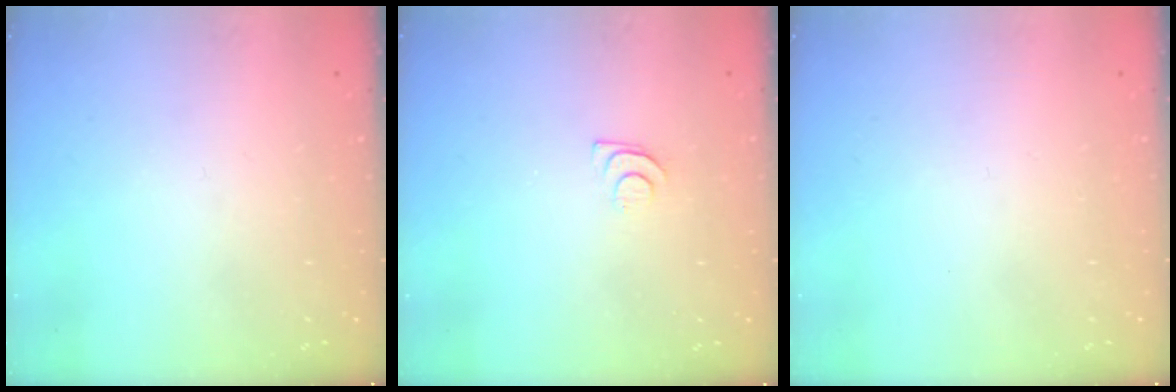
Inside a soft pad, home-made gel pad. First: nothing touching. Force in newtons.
{"total": 4.2, "press": 4.2, "slide": 0.5}
{"total": 1.6, "press": 1.6, "slide": 0.1}